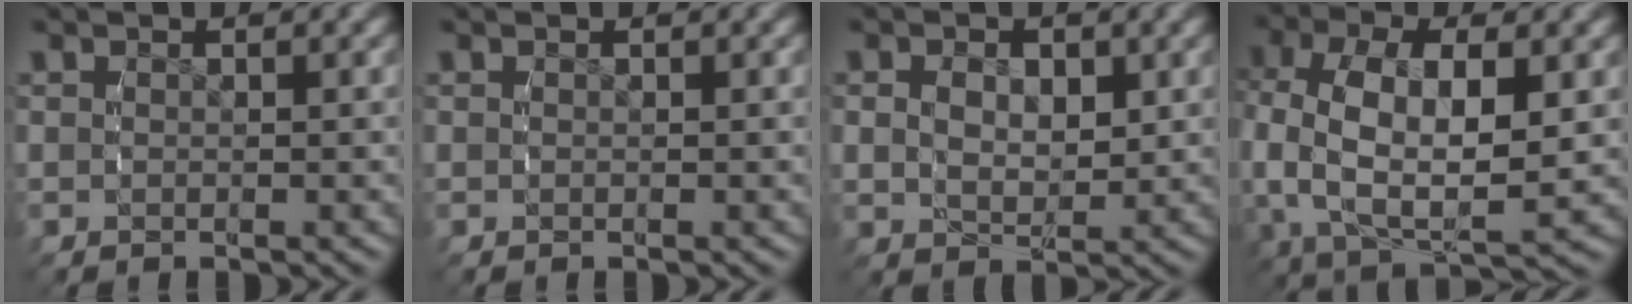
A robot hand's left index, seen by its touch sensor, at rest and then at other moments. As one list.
[{"total": 0.0}, {"total": 3.2, "force": [0.6, 2.1, 2.4], "torque": [-0.042, -0.016, 0.022]}, {"total": 9.8, "force": [-0.3, 6.0, 7.7], "torque": [-0.171, -0.032, 0.012]}]